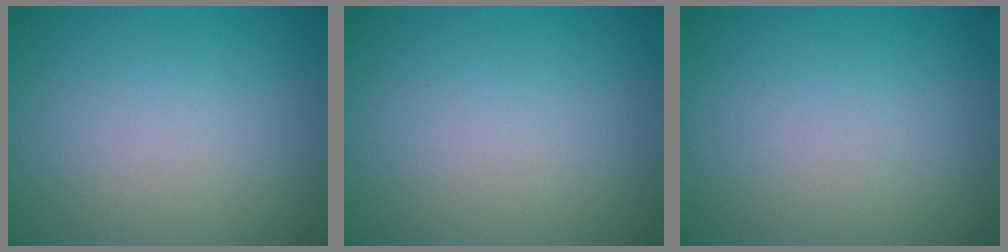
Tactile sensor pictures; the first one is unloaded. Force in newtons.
{"total": 0.0}
{"total": 0.0}